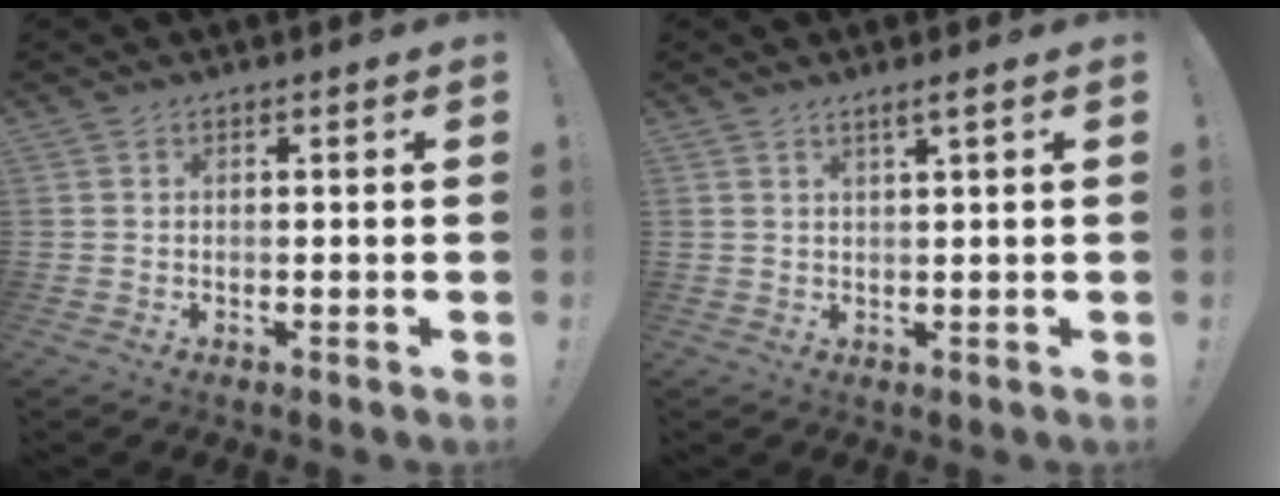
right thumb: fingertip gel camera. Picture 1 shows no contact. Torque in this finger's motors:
{"motor_torque": [-0.12, 0.03, 0.01, 0.16, 0.04]}